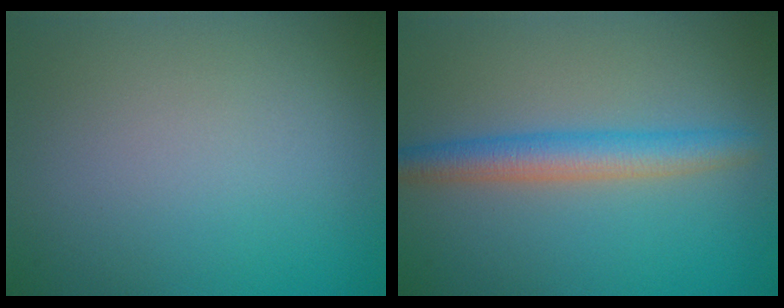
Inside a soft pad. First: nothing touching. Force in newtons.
{"total": 3.9, "press": 3.9, "slide": 0.1}